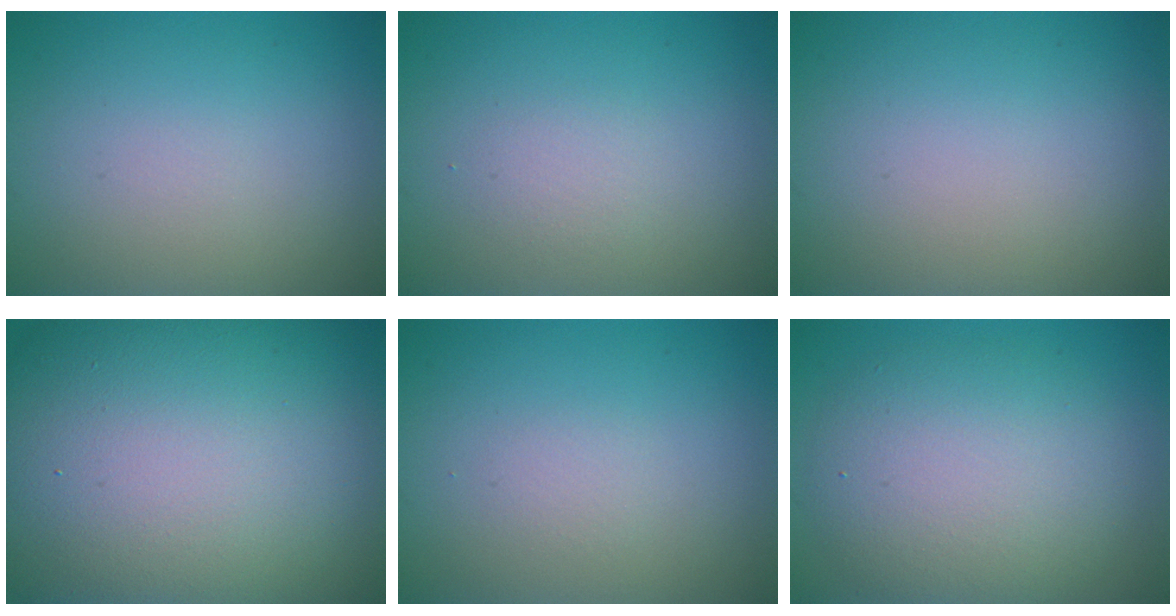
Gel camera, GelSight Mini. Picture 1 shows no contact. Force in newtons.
{"total": 1.2, "press": 1.2, "slide": 0.0}
{"total": 0.0}
{"total": 22.1, "press": 22.0, "slide": 1.5}
{"total": 0.7, "press": 0.7, "slide": 0.0}
{"total": 6.4, "press": 6.4, "slide": 0.2}